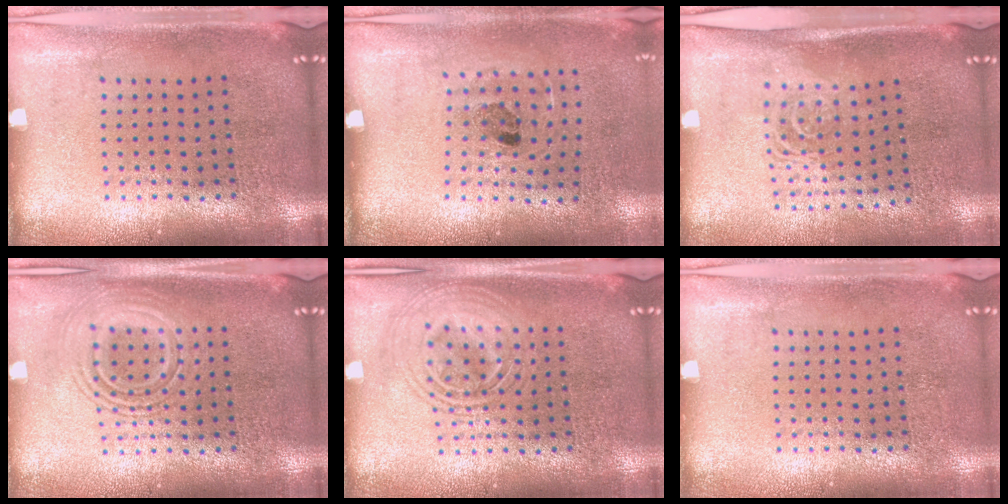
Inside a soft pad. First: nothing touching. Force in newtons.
{"total": 1.1, "press": 0.8, "slide": 0.7}
{"total": 1.6, "press": 1.3, "slide": 1.0}
{"total": 2.5, "press": 2.4, "slide": 0.4}
{"total": 3.0, "press": 3.0, "slide": 0.4}
{"total": 0.0}